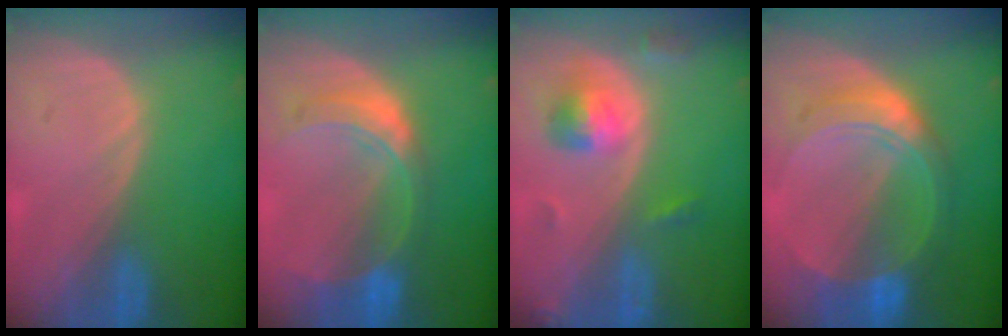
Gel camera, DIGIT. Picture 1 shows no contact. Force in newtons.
{"total": 7.6, "press": 6.7, "slide": 3.6}
{"total": 5.3, "press": 5.1, "slide": 1.5}
{"total": 8.5, "press": 8.5, "slide": 0.6}